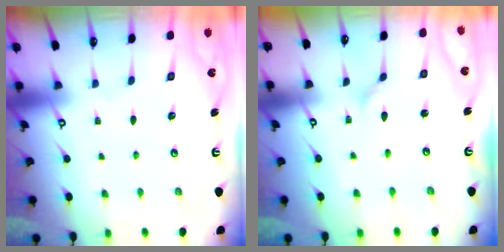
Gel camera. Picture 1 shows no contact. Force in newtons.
{"total": 2.0, "press": 2.0, "slide": 0.1}